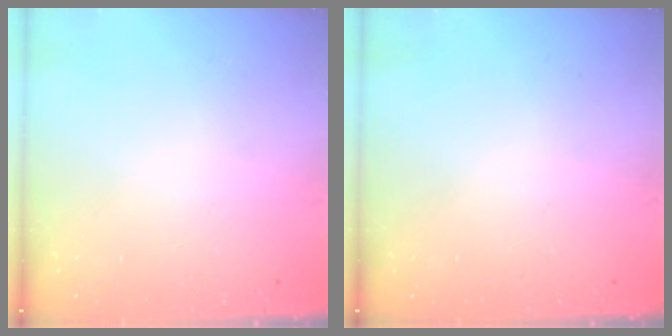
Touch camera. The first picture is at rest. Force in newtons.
{"total": 0.0}